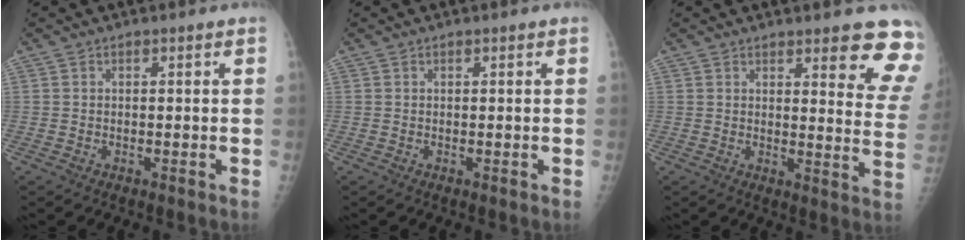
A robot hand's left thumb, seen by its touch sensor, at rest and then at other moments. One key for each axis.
{"total": 0.0}
{"total": 12.1, "fx": 8.9, "fy": 3.0, "fz": 7.6, "tx": -0.050, "ty": -0.055, "tz": 0.088}